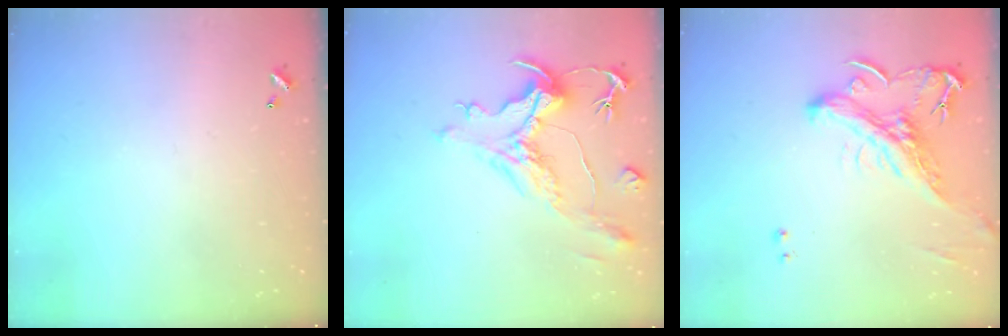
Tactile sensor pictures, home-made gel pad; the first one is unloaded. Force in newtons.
{"total": 1.9, "press": 0.9, "slide": 1.6}
{"total": 2.2, "press": 1.4, "slide": 1.7}